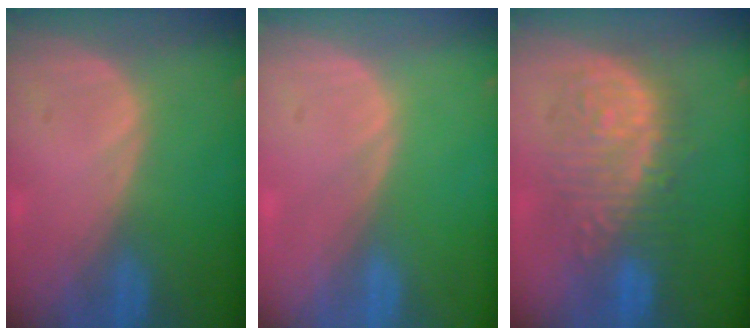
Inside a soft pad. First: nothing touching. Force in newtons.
{"total": 0.0}
{"total": 9.2, "press": 9.2, "slide": 0.0}